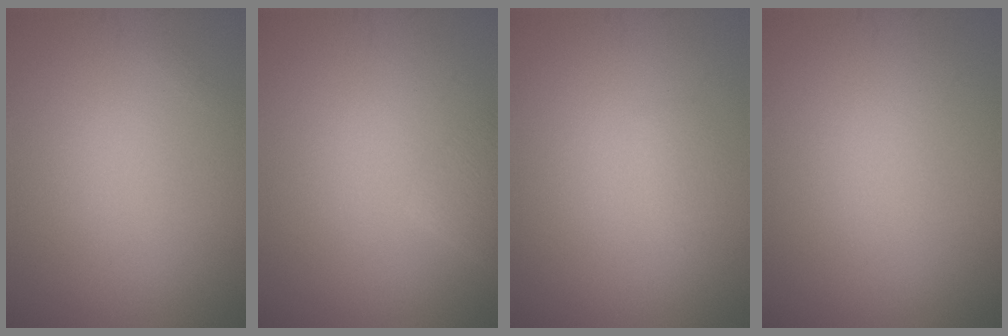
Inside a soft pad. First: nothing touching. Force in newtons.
{"total": 1.5, "press": 1.5, "slide": 0.1}
{"total": 0.7, "press": 0.7, "slide": 0.1}
{"total": 0.0}